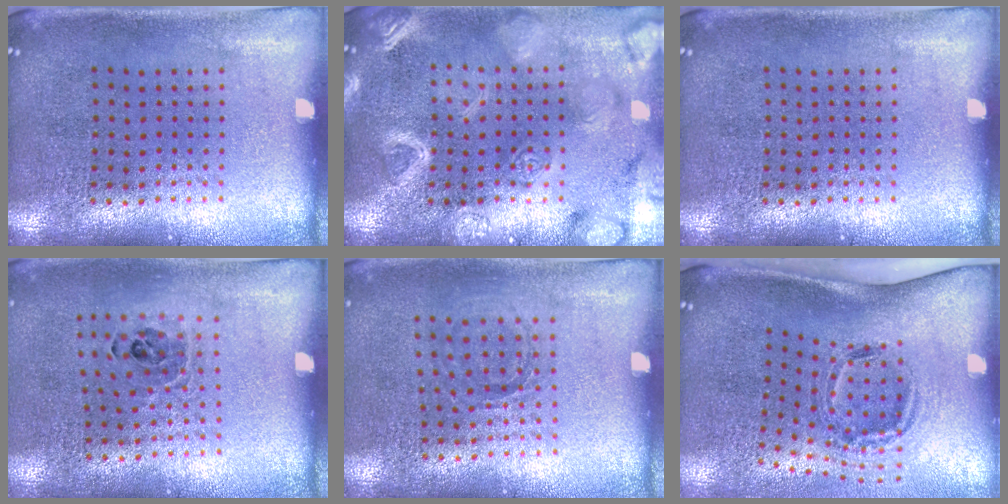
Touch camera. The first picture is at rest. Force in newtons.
{"total": 5.5, "press": 5.5, "slide": 0.7}
{"total": 0.0}
{"total": 0.9, "press": 0.8, "slide": 0.4}
{"total": 0.9, "press": 0.8, "slide": 0.3}
{"total": 1.7, "press": 1.2, "slide": 1.3}